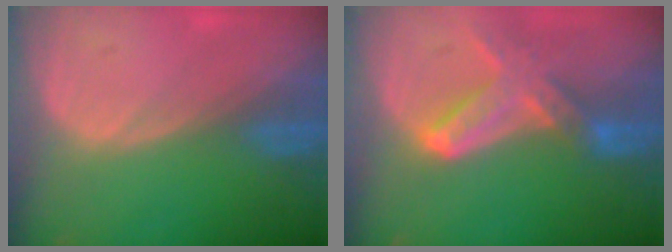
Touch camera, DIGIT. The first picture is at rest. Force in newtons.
{"total": 7.7, "press": 6.8, "slide": 3.5}